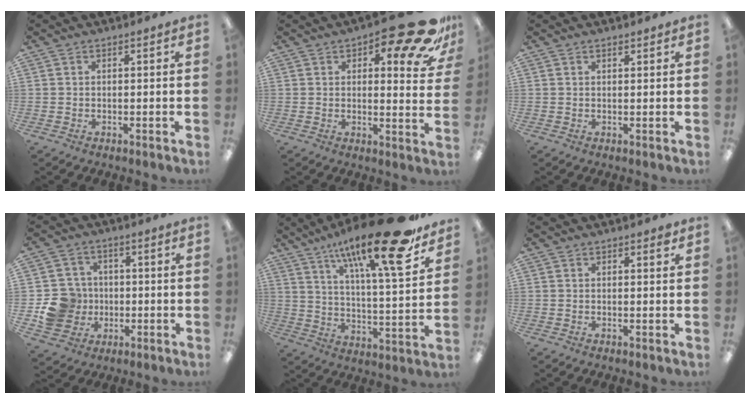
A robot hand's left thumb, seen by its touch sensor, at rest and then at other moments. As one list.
[{"total": 16.9, "force": [10.1, 6.0, 12.1], "torque": [-0.154, -0.063, 0.158]}, {"total": 0.9, "force": [0.7, 0.3, 0.3], "torque": [0.000, -0.004, 0.012]}, {"total": 10.8, "force": [-1.9, 10.2, 3.0], "torque": [-0.061, 0.022, -0.021]}, {"total": 23.2, "force": [15.7, 4.6, 16.4], "torque": [-0.259, -0.101, 0.245]}, {"total": 0.9, "force": [0.7, 0.3, 0.5], "torque": [-0.002, -0.002, 0.011]}]